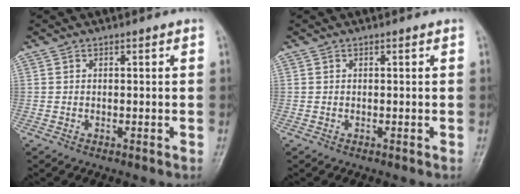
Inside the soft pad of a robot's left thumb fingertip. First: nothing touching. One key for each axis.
{"total": 0.0}